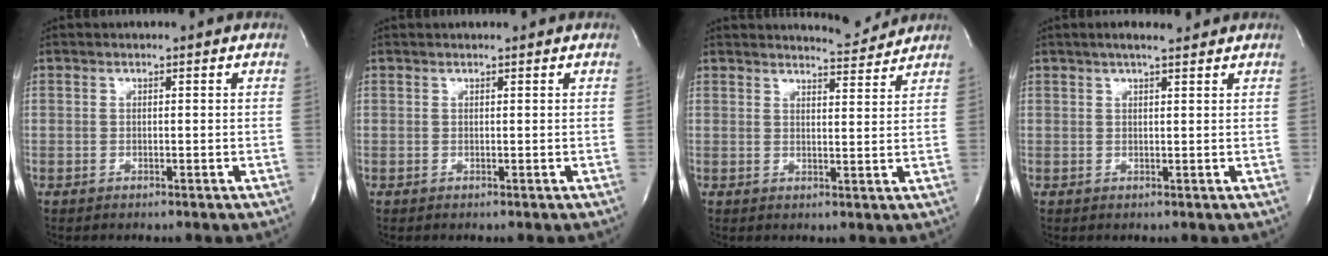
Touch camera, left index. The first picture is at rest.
{"total": 1.2, "force": [1.1, 0.1, 0.4], "torque": [-0.007, 0.012, 0.017]}
{"total": 4.3, "force": [4.2, -0.3, -0.3], "torque": [-0.005, -0.016, 0.055]}
{"total": 4.0, "force": [3.3, 0.5, 2.3], "torque": [-0.038, 0.017, 0.052]}